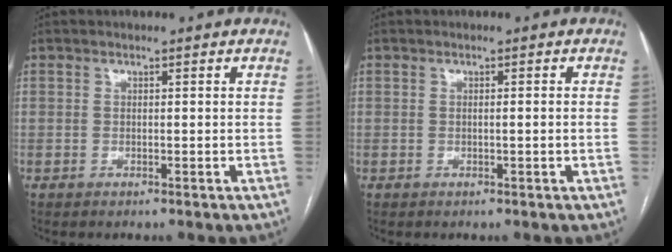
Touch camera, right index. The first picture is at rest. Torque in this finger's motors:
{"motor_torque": [-0.21, -0.09, -0.03, -0.01]}